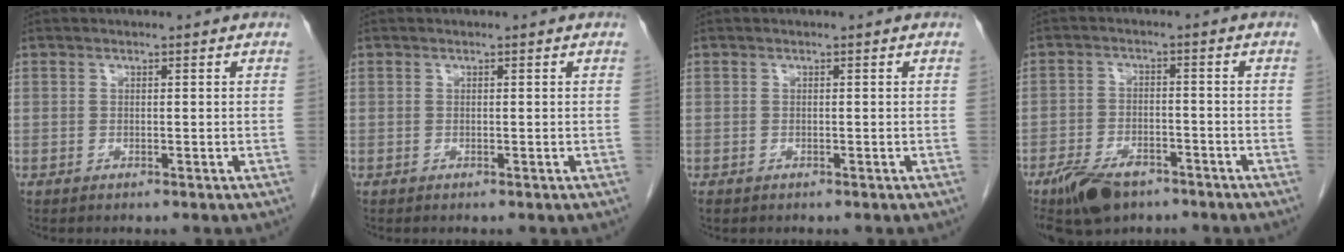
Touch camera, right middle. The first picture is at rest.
{"total": 0.0}
{"total": 0.0}
{"total": 8.4, "force": [-5.8, 3.8, 4.7], "torque": [-0.087, -0.007, -0.098]}